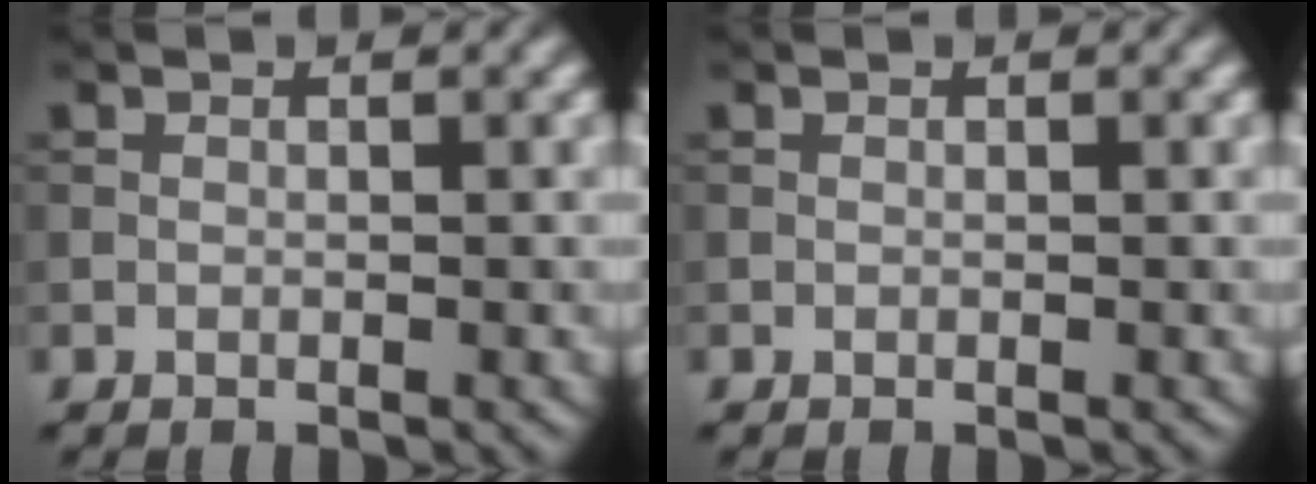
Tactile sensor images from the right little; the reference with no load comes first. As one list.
[{"total": 0.0}]